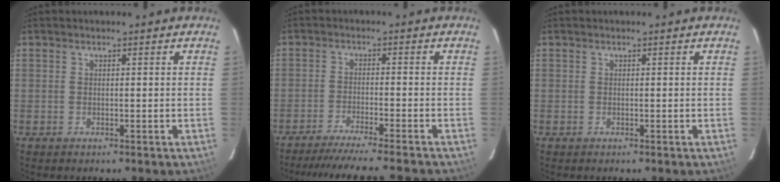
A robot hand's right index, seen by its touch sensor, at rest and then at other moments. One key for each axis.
{"total": 11.9, "fx": -10.9, "fy": -1.0, "fz": 4.7, "tx": -0.097, "ty": -0.013, "tz": -0.170}
{"total": 0.0}